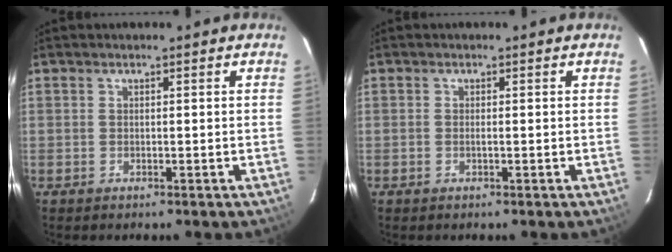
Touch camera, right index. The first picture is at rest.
{"total": 0.7, "force": [-0.2, 0.0, 0.6], "torque": [-0.012, 0.001, -0.005]}